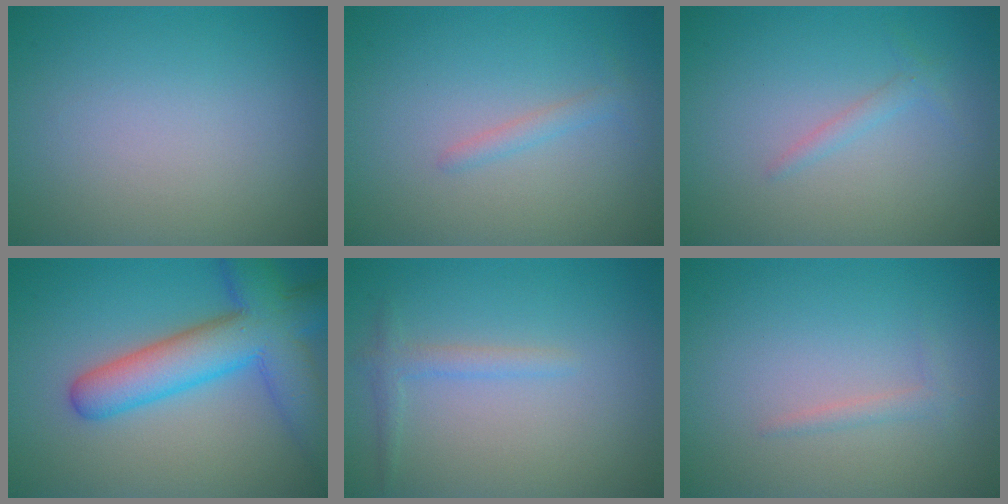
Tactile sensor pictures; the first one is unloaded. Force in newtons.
{"total": 1.1, "press": 1.1, "slide": 0.1}
{"total": 0.9, "press": 0.9, "slide": 0.1}
{"total": 9.0, "press": 9.0, "slide": 0.3}
{"total": 1.5, "press": 1.5, "slide": 0.2}
{"total": 1.0, "press": 1.0, "slide": 0.1}